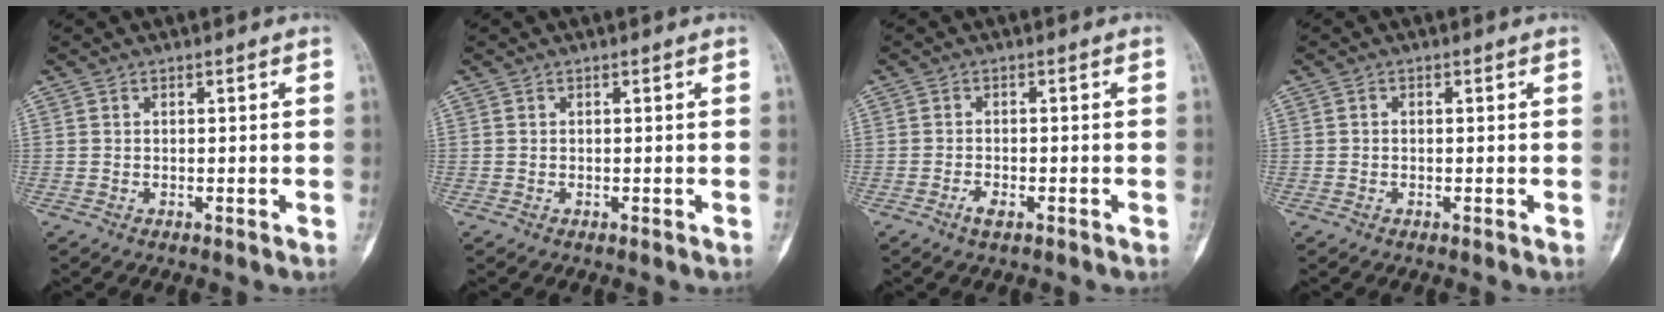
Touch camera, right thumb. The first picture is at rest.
{"total": 0.0}
{"total": 2.1, "force": [-1.3, 0.7, 1.5], "torque": [-0.028, 0.003, -0.027]}
{"total": 0.0}